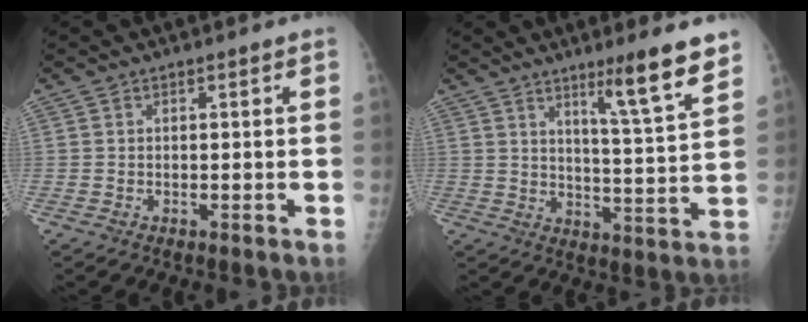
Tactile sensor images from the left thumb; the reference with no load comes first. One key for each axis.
{"total": 11.0, "fx": 7.5, "fy": 0.3, "fz": 8.0, "tx": -0.109, "ty": -0.055, "tz": 0.114}